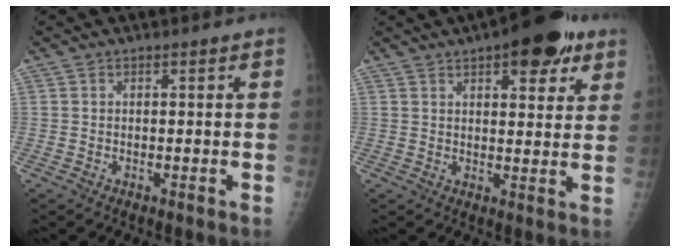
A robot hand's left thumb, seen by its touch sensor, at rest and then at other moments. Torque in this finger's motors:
{"motor_torque": [1.59, 1.35, 0.85, -0.75, 0.04]}